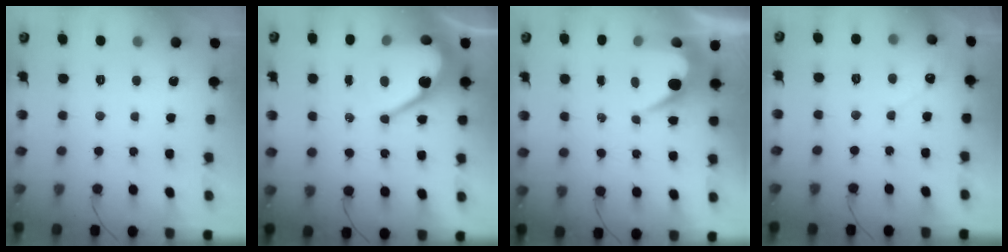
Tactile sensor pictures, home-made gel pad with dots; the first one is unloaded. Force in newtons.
{"total": 13.0, "press": 13.0, "slide": 1.1}
{"total": 6.1, "press": 6.0, "slide": 0.6}
{"total": 2.8, "press": 2.8, "slide": 0.2}